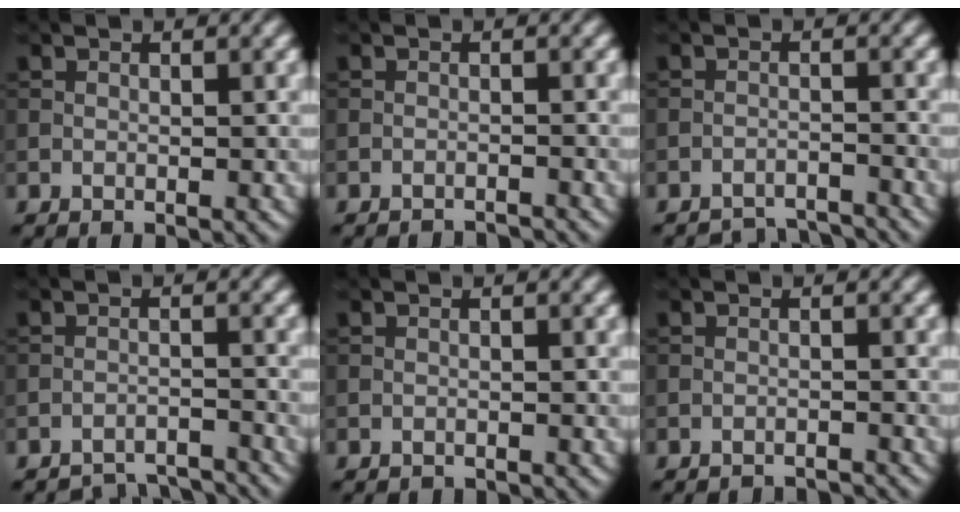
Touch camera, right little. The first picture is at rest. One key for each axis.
{"total": 2.8, "fx": -2.8, "fy": 0.3, "fz": 0.6, "tx": -0.007, "ty": 0.004, "tz": -0.039}
{"total": 4.7, "fx": -4.6, "fy": 0.6, "fz": 0.6, "tx": -0.009, "ty": -0.002, "tz": -0.067}
{"total": 5.2, "fx": -5.1, "fy": 0.8, "fz": 0.7, "tx": -0.011, "ty": -0.003, "tz": -0.073}
{"total": 1.2, "fx": -1.2, "fy": 0.1, "fz": 0.1, "tx": 0.004, "ty": -0.006, "tz": -0.021}
{"total": 3.2, "fx": -3.2, "fy": 0.3, "fz": 0.6, "tx": -0.007, "ty": 0.004, "tz": -0.044}